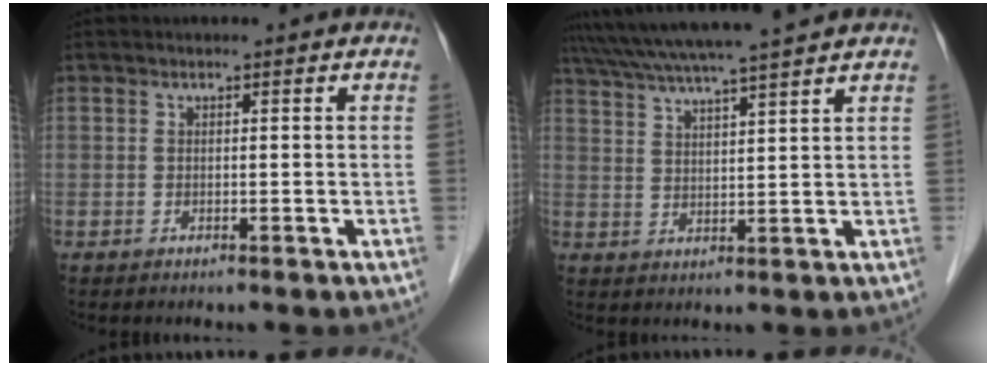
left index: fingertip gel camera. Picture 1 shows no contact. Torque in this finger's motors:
{"motor_torque": [0.02, -0.55, 0.69, 0.19]}